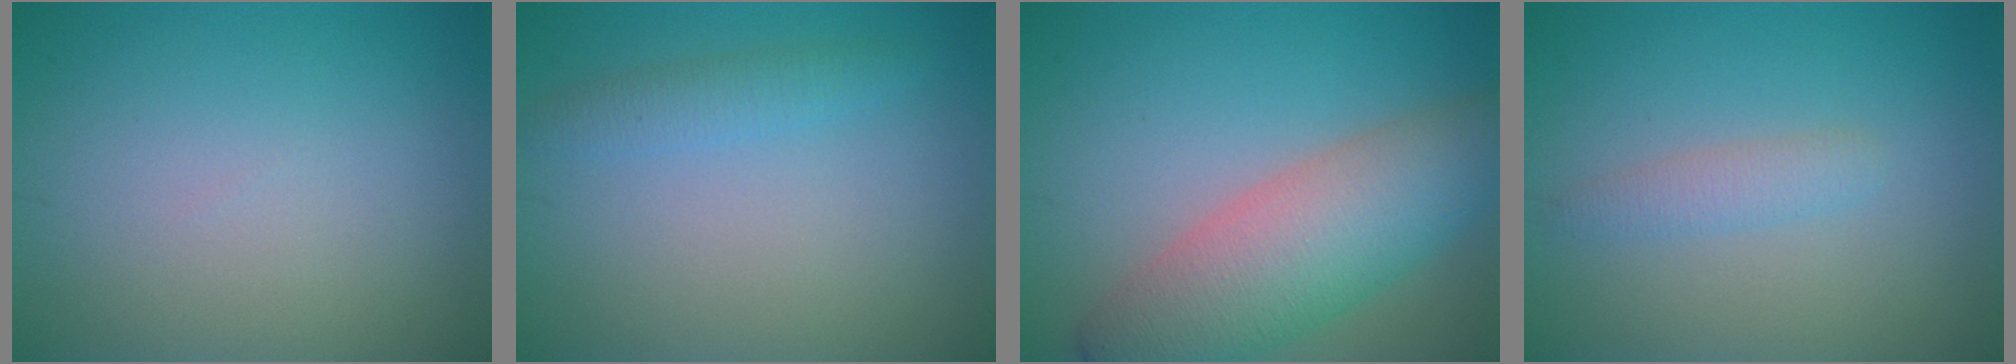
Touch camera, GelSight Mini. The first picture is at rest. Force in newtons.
{"total": 1.7, "press": 1.7, "slide": 0.0}
{"total": 8.3, "press": 8.3, "slide": 0.2}
{"total": 1.6, "press": 1.6, "slide": 0.1}